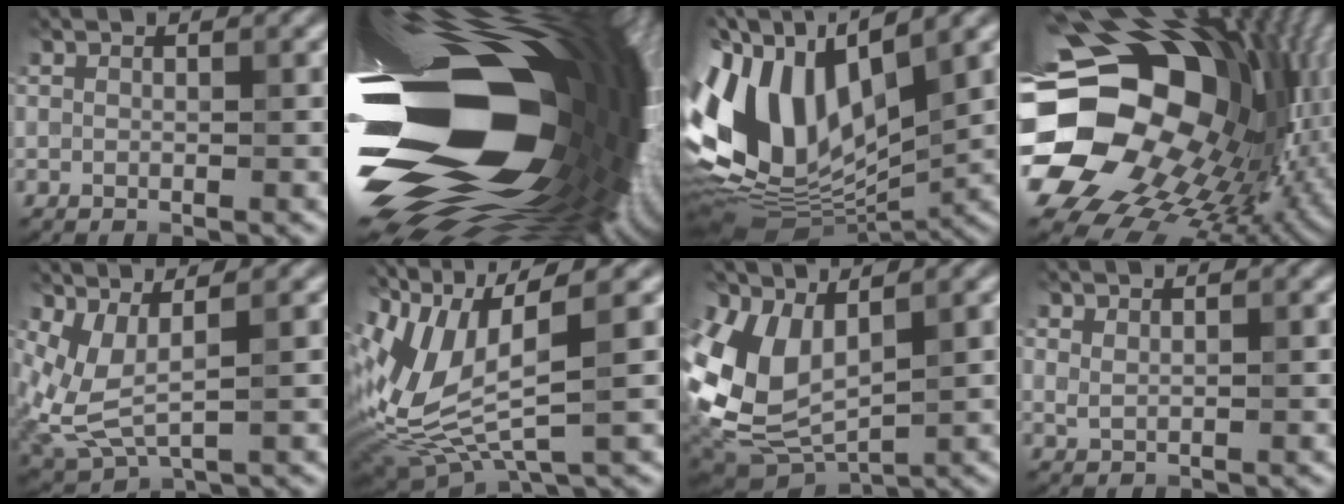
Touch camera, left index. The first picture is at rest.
{"total": 22.6, "force": [-2.8, 12.3, 18.8], "torque": [-0.325, -0.050, -0.067]}
{"total": 13.7, "force": [2.0, 7.4, 11.3], "torque": [-0.236, 0.014, 0.027]}
{"total": 21.9, "force": [-0.3, 16.4, 14.5], "torque": [-0.280, -0.039, -0.007]}
{"total": 4.6, "force": [1.0, 1.9, 4.1], "torque": [-0.108, -0.015, 0.031]}
{"total": 8.2, "force": [1.6, 3.0, 7.4], "torque": [-0.173, -0.010, 0.032]}
{"total": 6.3, "force": [1.5, 4.1, 4.6], "torque": [-0.107, -0.018, 0.038]}
{"total": 0.9, "force": [0.7, 0.3, 0.4], "torque": [-0.013, -0.003, 0.017]}